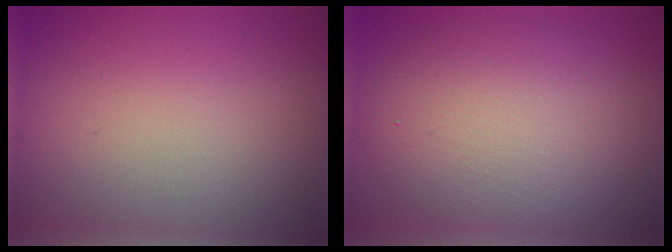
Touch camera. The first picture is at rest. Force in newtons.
{"total": 7.6, "press": 7.6, "slide": 0.2}